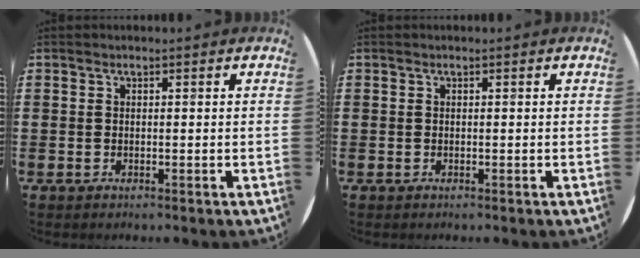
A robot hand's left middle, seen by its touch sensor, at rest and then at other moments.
{"total": 0.0}